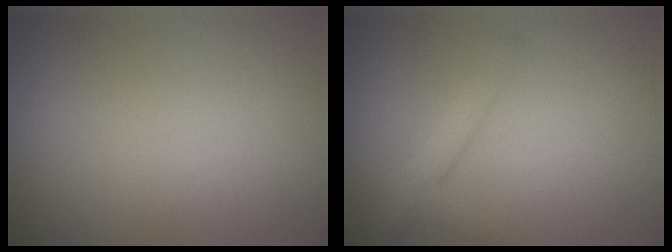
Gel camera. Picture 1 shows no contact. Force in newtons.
{"total": 2.0, "press": 2.0, "slide": 0.1}